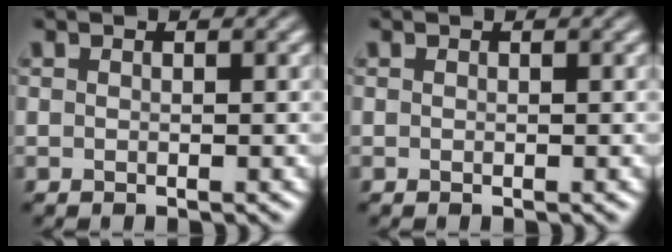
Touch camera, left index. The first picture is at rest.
{"total": 0.0}